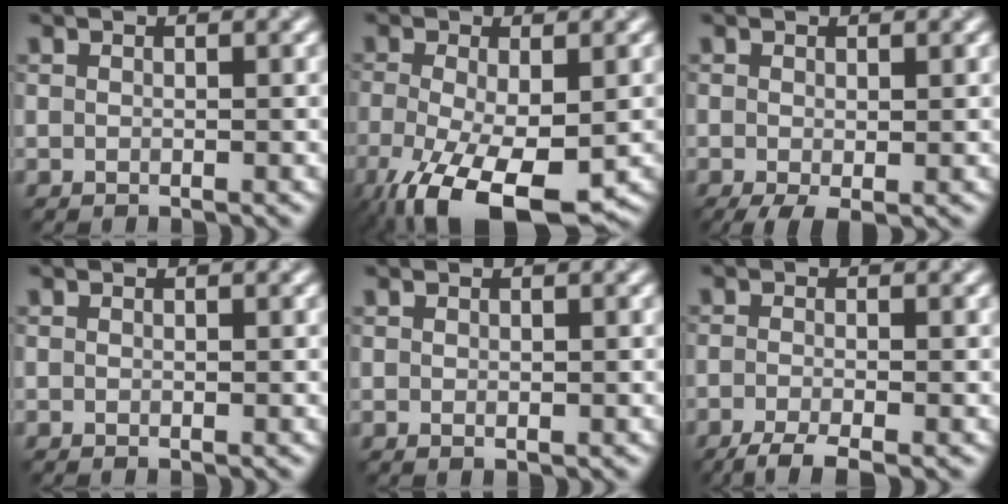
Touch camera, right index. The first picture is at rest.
{"total": 9.1, "force": [-4.2, 3.6, 7.3], "torque": [-0.150, -0.028, -0.064]}
{"total": 2.2, "force": [-0.8, 0.7, 1.9], "torque": [-0.040, -0.009, -0.015]}
{"total": 0.0}
{"total": 0.0}
{"total": 3.4, "force": [-2.3, 0.7, 2.4], "torque": [-0.044, -0.007, -0.053]}